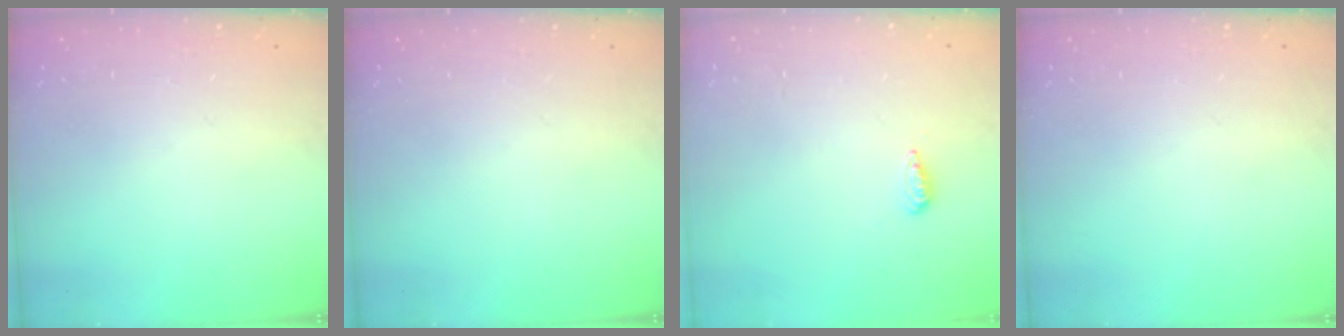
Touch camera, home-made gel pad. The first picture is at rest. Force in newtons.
{"total": 0.0}
{"total": 5.3, "press": 5.2, "slide": 1.1}
{"total": 0.0}